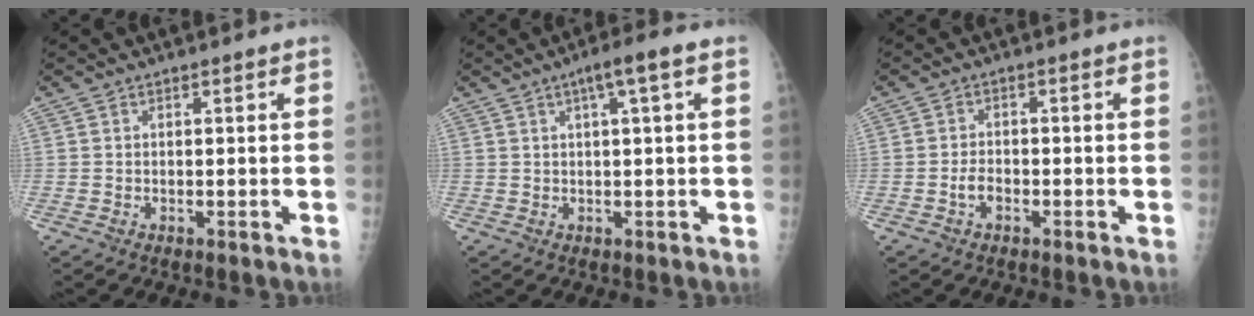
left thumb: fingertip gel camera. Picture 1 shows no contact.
{"total": 4.5, "force": [1.7, 0.1, 4.1], "torque": [-0.071, 0.013, 0.027]}
{"total": 2.5, "force": [-1.2, 1.5, 1.5], "torque": [-0.023, 0.012, -0.024]}